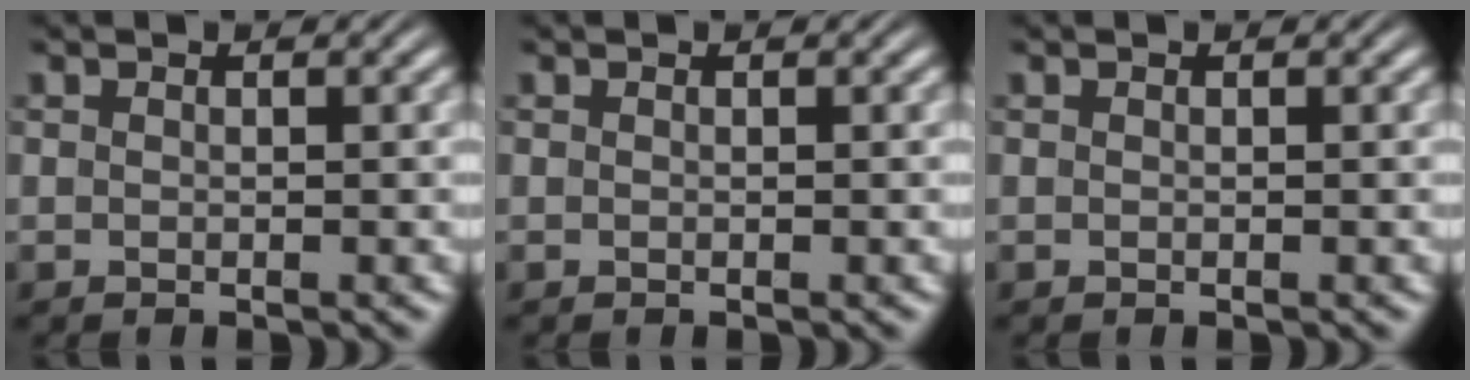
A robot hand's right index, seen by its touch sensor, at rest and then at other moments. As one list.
[{"total": 0.0}, {"total": 0.0}]